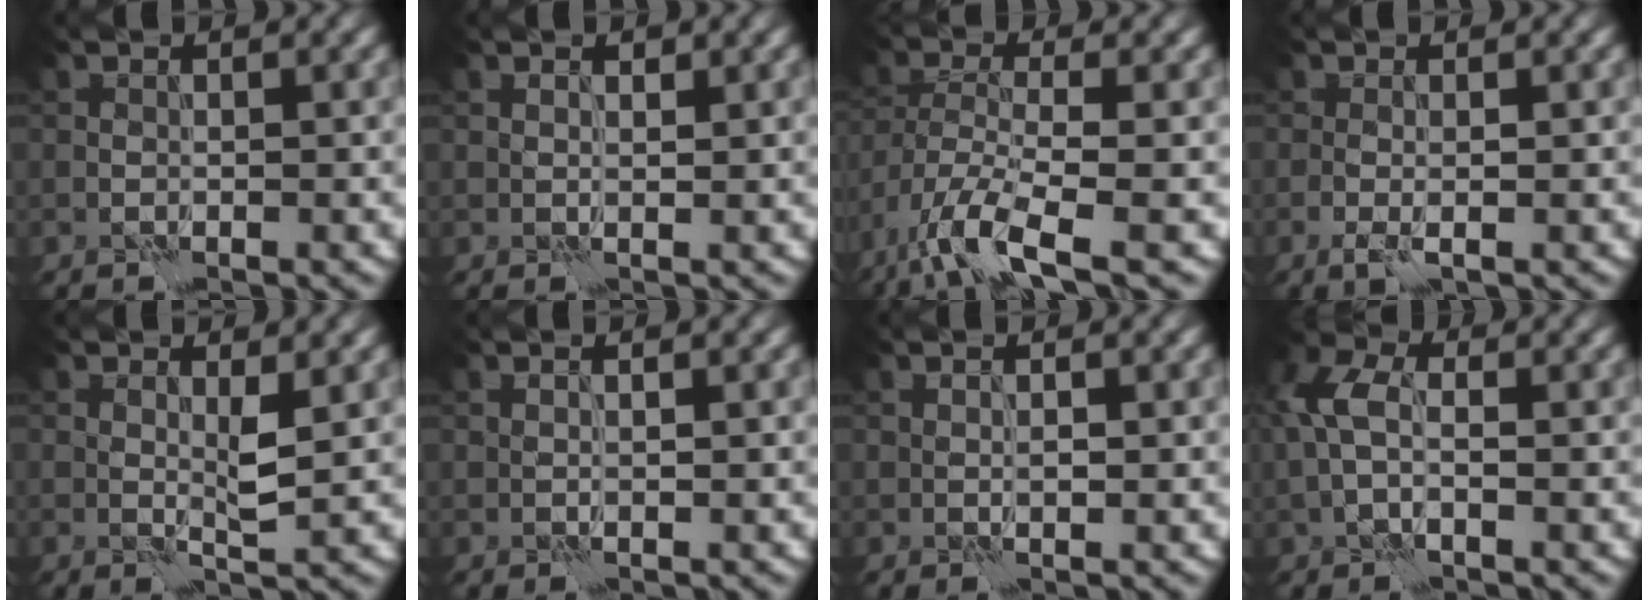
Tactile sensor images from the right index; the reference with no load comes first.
{"total": 0.9, "force": [0.5, 0.4, 0.7], "torque": [-0.011, -0.003, 0.009]}
{"total": 7.2, "force": [-4.4, 2.1, 5.3], "torque": [-0.110, -0.008, -0.093]}
{"total": 1.5, "force": [-0.4, 0.4, 1.4], "torque": [-0.031, -0.005, -0.009]}
{"total": 1.7, "force": [0.5, 0.2, 1.6], "torque": [-0.033, -0.004, 0.008]}
{"total": 0.9, "force": [0.5, 0.2, 0.7], "torque": [-0.010, -0.006, 0.005]}
{"total": 0.9, "force": [0.2, 0.2, 0.9], "torque": [-0.019, 0.001, 0.004]}
{"total": 4.4, "force": [-0.1, 2.6, 3.5], "torque": [-0.087, 0.011, -0.012]}